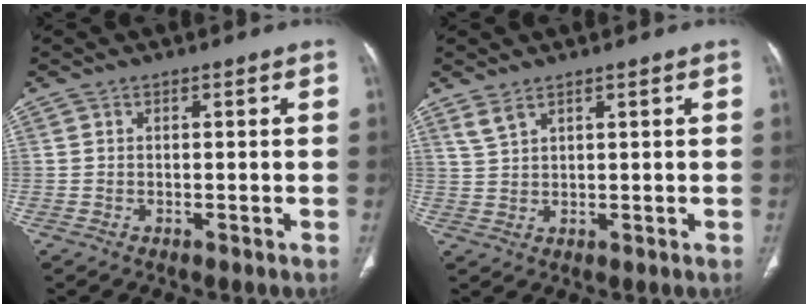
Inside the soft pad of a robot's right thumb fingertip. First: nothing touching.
{"total": 2.7, "force": [2.1, 0.8, 1.4], "torque": [-0.033, -0.004, 0.054]}